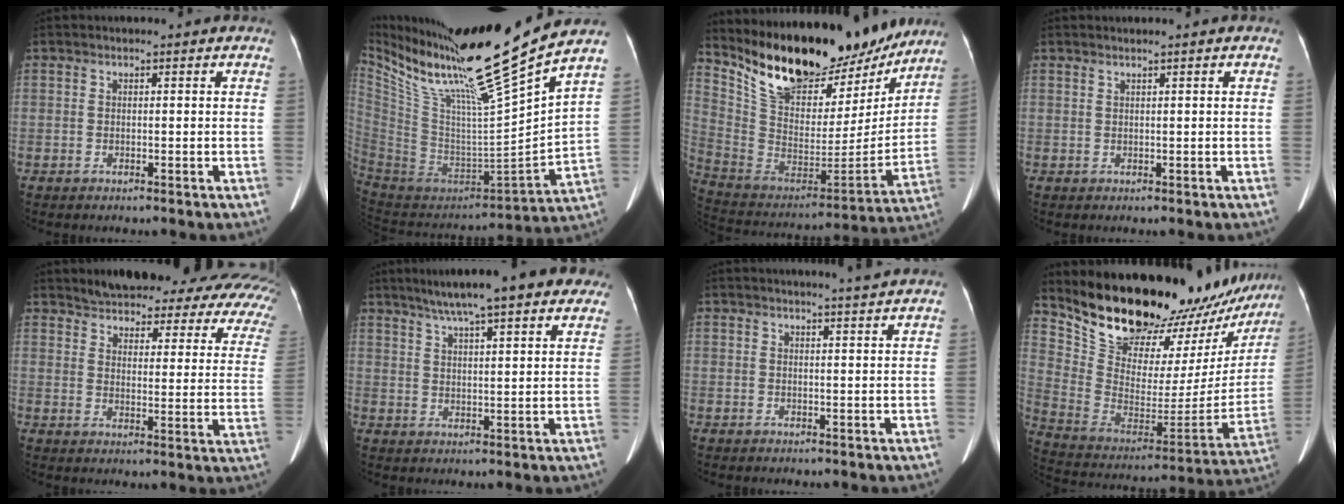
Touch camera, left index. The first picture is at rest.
{"total": 25.8, "force": [19.2, -1.2, 17.2], "torque": [-0.293, -0.034, 0.337]}
{"total": 25.1, "force": [21.0, 8.4, 10.9], "torque": [-0.196, -0.026, 0.328]}
{"total": 0.6, "force": [0.5, -0.2, 0.3], "torque": [-0.014, -0.001, 0.016]}
{"total": 22.6, "force": [18.5, 6.8, 11.1], "torque": [-0.140, -0.019, 0.205]}
{"total": 15.7, "force": [12.4, 2.4, 9.3], "torque": [-0.144, 0.034, 0.167]}
{"total": 3.6, "force": [3.2, -1.2, 1.2], "torque": [-0.017, -0.006, 0.039]}
{"total": 30.0, "force": [26.6, 8.4, 10.9], "torque": [-0.190, -0.091, 0.371]}